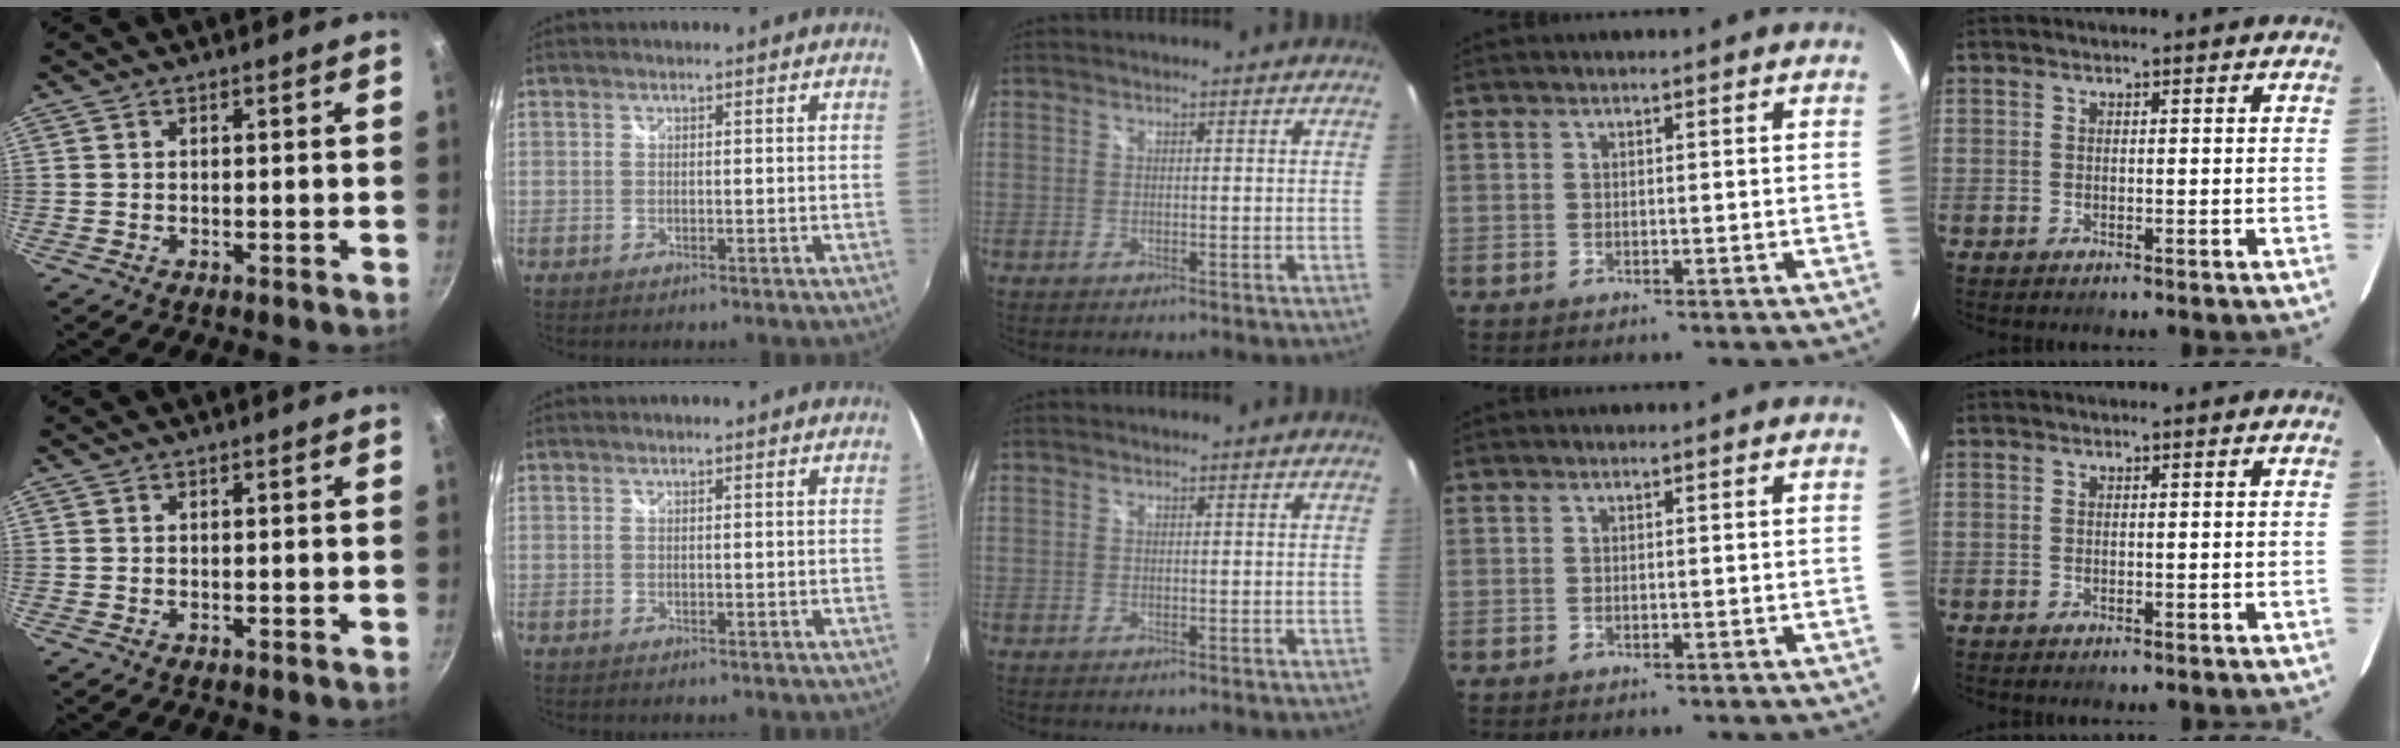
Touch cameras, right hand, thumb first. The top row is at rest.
{}